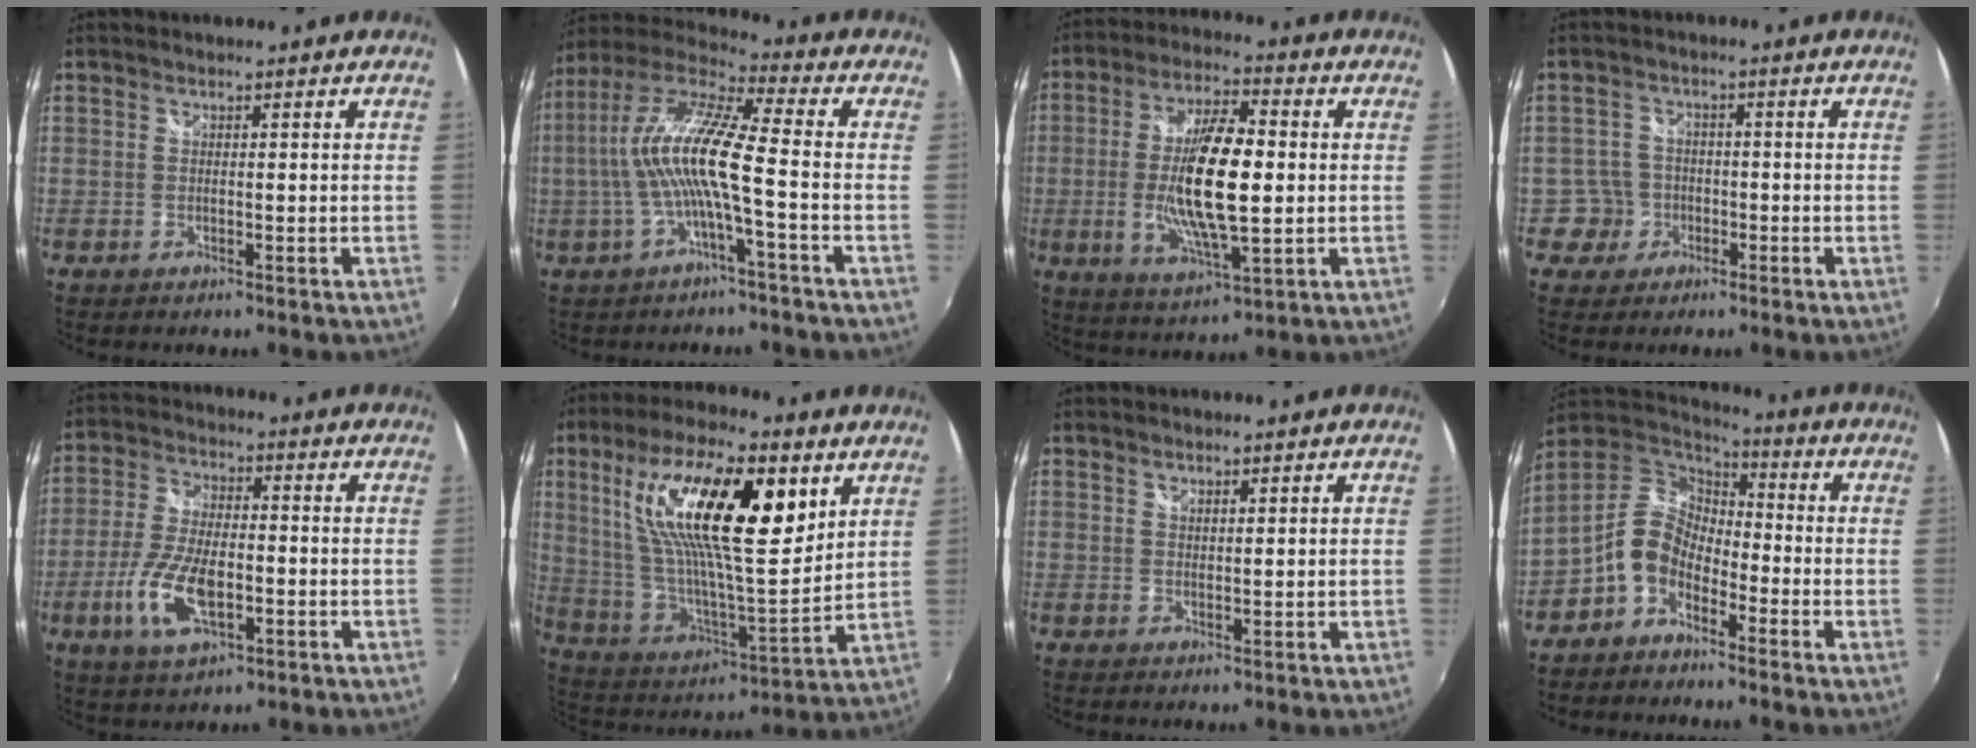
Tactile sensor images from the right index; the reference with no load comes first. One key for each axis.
{"total": 13.2, "fx": -2.1, "fy": 1.0, "fz": 13.0, "tx": -0.241, "ty": 0.006, "tz": -0.040}
{"total": 15.0, "fx": -0.7, "fy": 4.5, "fz": 14.3, "tx": -0.276, "ty": -0.003, "tz": -0.009}
{"total": 4.6, "fx": -1.7, "fy": 4.3, "fz": -0.2, "tx": 0.002, "ty": 0.020, "tz": -0.030}
{"total": 11.7, "fx": -3.8, "fy": 5.2, "fz": 9.9, "tx": -0.208, "ty": -0.007, "tz": -0.069}
{"total": 26.0, "fx": 10.8, "fy": 8.2, "fz": 22.2, "tx": -0.400, "ty": 0.020, "tz": 0.192}
{"total": 1.3, "fx": 1.1, "fy": 0.5, "fz": 0.4, "tx": -0.004, "ty": 0.000, "tz": 0.018}
{"total": 10.1, "fx": -5.3, "fy": 6.7, "fz": 5.4, "tx": -0.119, "ty": 0.027, "tz": -0.112}